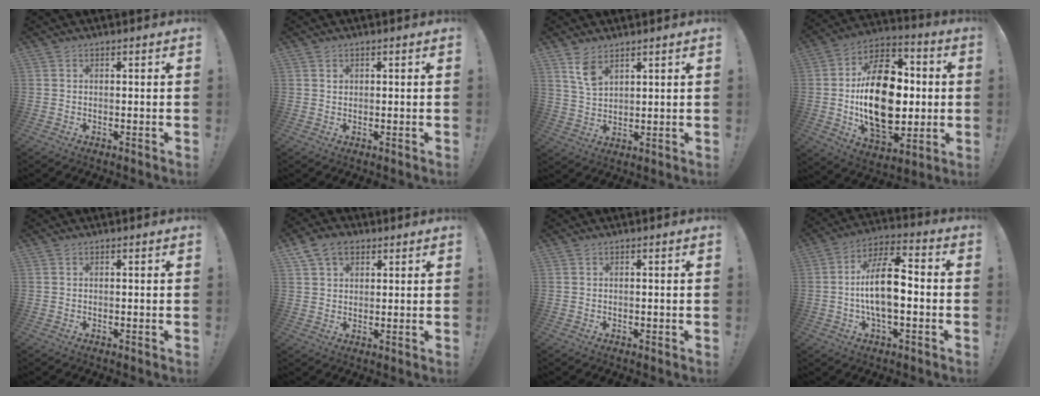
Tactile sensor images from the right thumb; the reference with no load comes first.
{"total": 0.9, "force": [0.4, 0.7, 0.1], "torque": [0.007, -0.002, 0.007]}
{"total": 6.1, "force": [4.0, 3.1, 3.5], "torque": [-0.055, -0.023, 0.073]}
{"total": 26.7, "force": [-0.6, 16.4, 21.1], "torque": [-0.368, 0.011, 0.001]}
{"total": 0.0}
{"total": 7.7, "force": [4.2, 5.3, 3.7], "torque": [-0.062, -0.006, 0.082]}
{"total": 0.0}
{"total": 14.1, "force": [-1.8, 5.9, 12.7], "torque": [-0.233, 0.010, -0.037]}